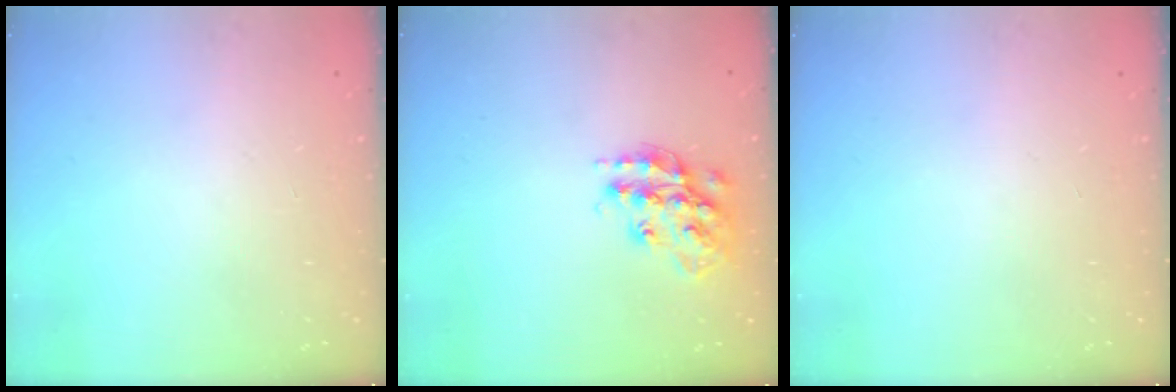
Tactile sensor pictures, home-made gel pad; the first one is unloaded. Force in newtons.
{"total": 16.3, "press": 16.3, "slide": 0.8}
{"total": 0.0}